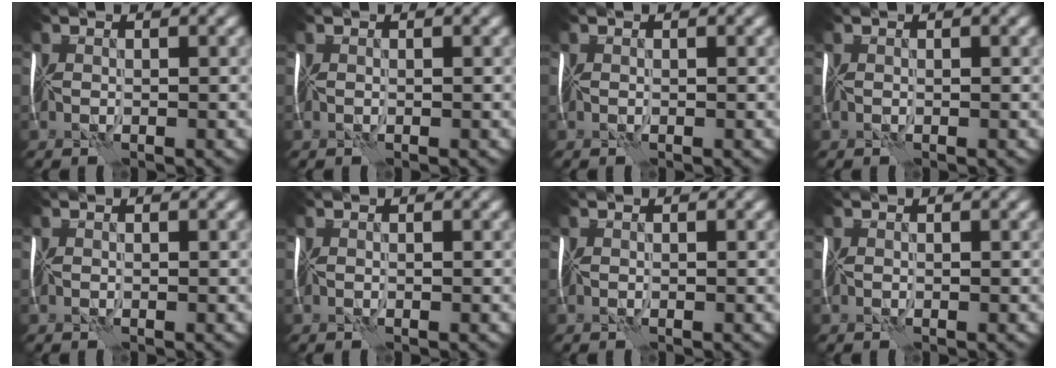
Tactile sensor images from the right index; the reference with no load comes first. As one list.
[{"total": 0.0}, {"total": 0.0}, {"total": 0.0}, {"total": 0.0}, {"total": 0.0}, {"total": 0.0}, {"total": 0.0}]